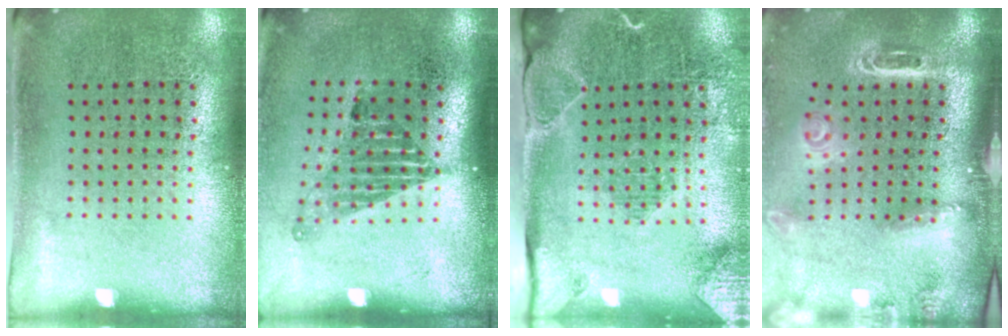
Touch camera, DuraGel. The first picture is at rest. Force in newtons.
{"total": 1.6, "press": 1.1, "slide": 1.2}
{"total": 2.0, "press": 2.0, "slide": 0.2}
{"total": 3.1, "press": 2.1, "slide": 2.3}